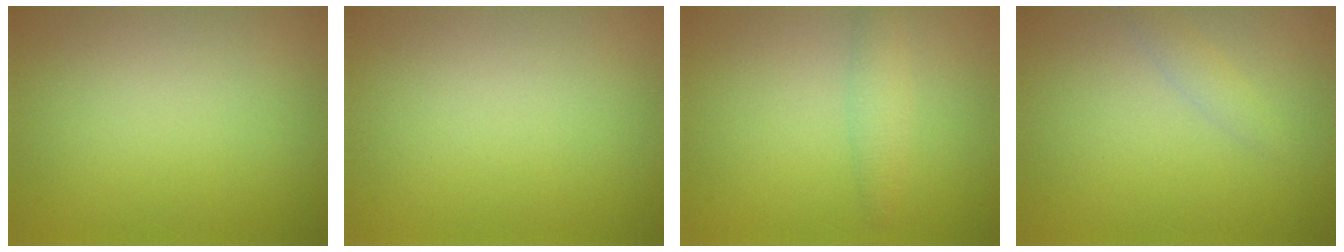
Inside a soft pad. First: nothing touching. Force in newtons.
{"total": 0.0}
{"total": 1.7, "press": 1.7, "slide": 0.1}
{"total": 1.2, "press": 1.2, "slide": 0.1}